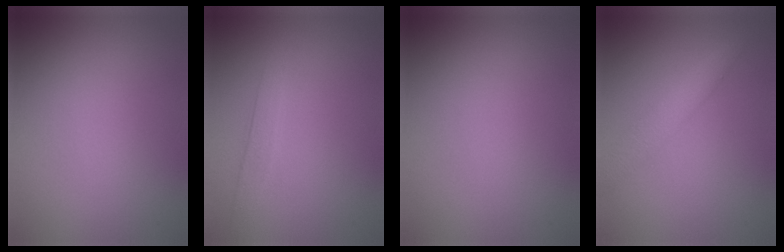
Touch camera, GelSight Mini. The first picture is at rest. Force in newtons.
{"total": 1.8, "press": 1.8, "slide": 0.1}
{"total": 0.0}
{"total": 2.7, "press": 2.7, "slide": 0.1}